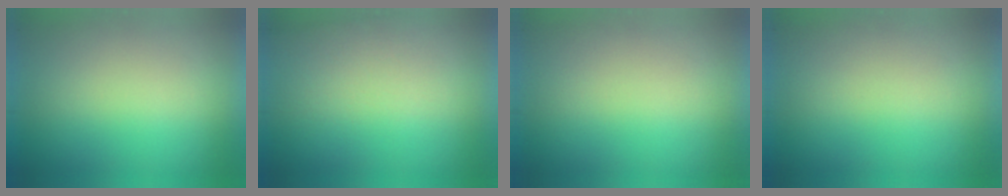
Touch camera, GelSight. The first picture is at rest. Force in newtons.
{"total": 2.4}
{"total": 0.0}
{"total": 1.4}